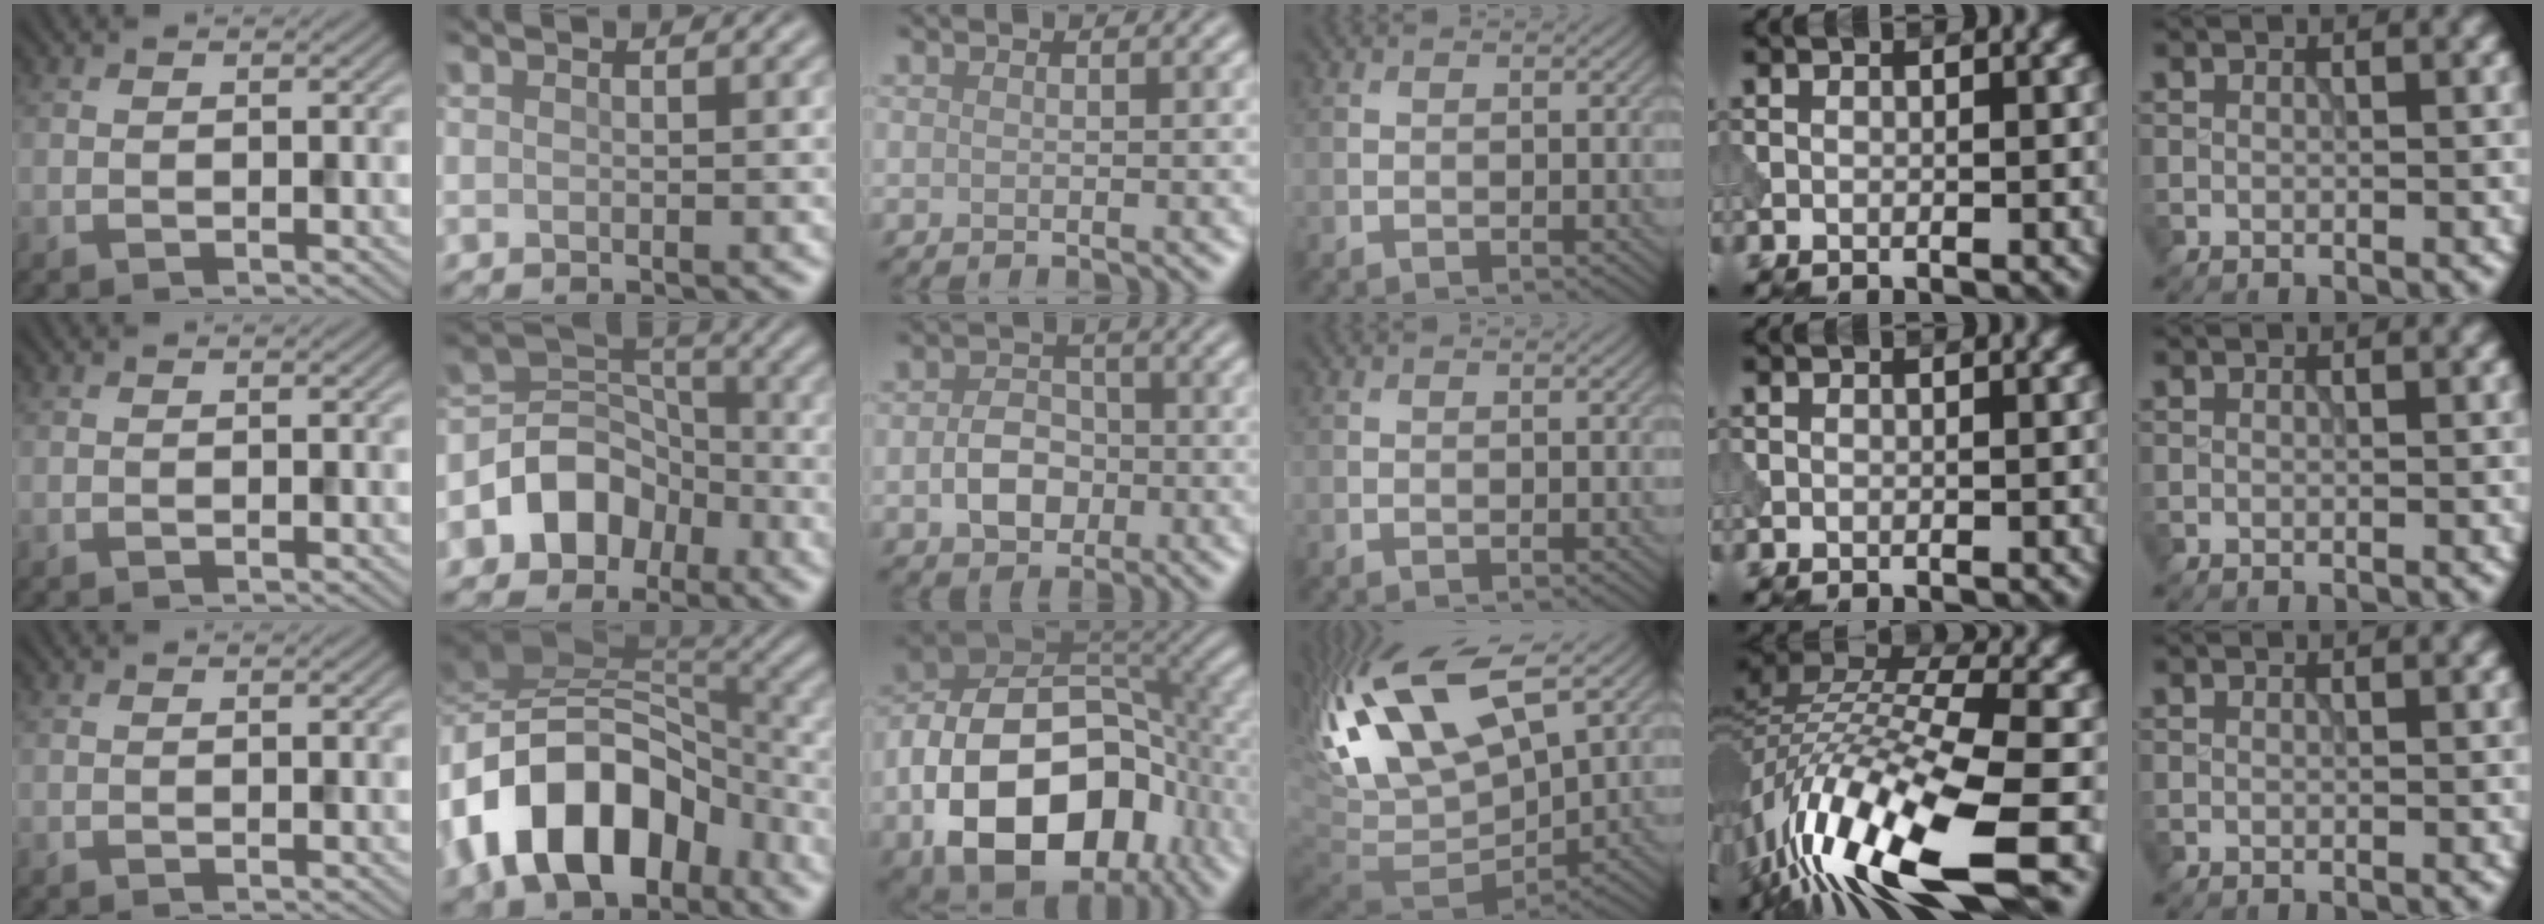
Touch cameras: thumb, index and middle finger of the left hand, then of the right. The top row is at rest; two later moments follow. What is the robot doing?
{"motion": "extract", "object": "peg toy"}